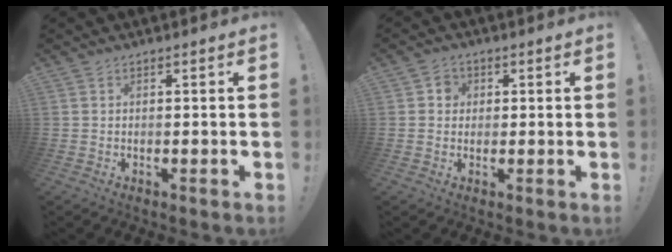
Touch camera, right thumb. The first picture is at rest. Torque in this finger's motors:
{"motor_torque": [0.42, 0.59, -0.18, 0.08, 0.02]}